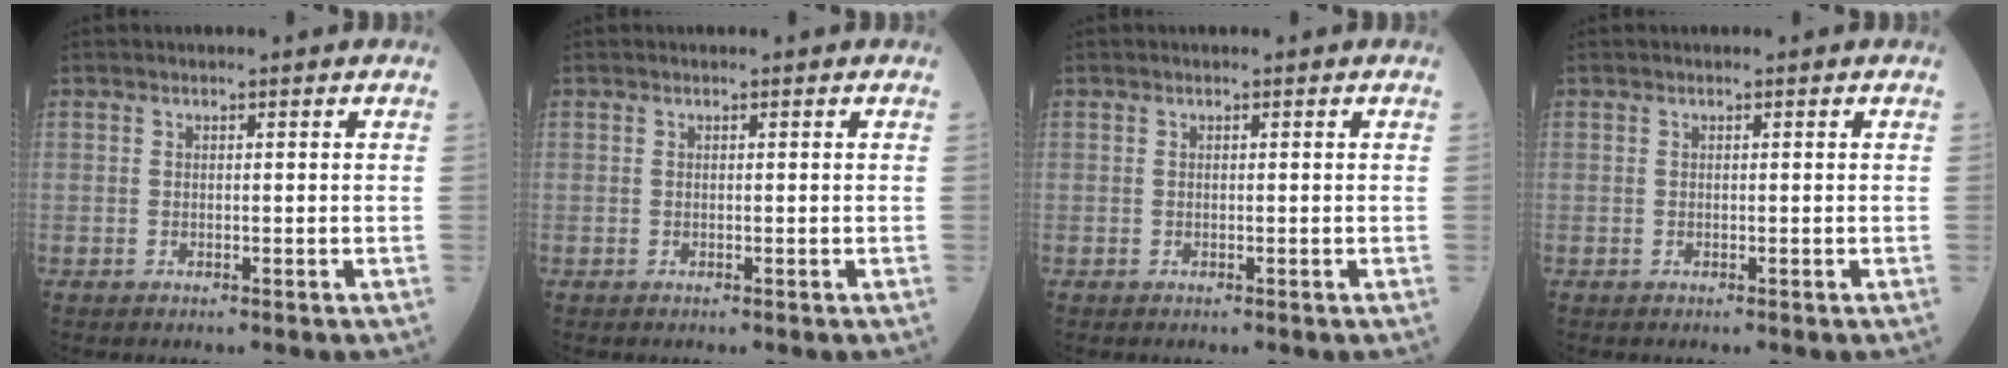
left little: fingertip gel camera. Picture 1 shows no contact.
{"total": 0.0}
{"total": 0.0}
{"total": 0.0}